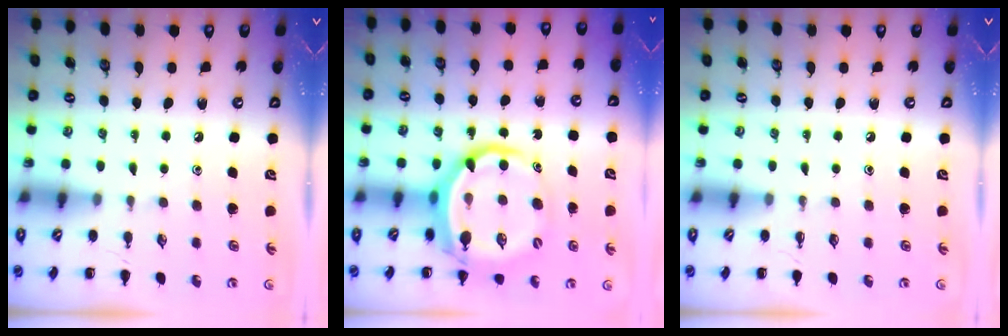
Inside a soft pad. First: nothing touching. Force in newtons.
{"total": 11.9, "press": 11.4, "slide": 3.4}
{"total": 0.0}